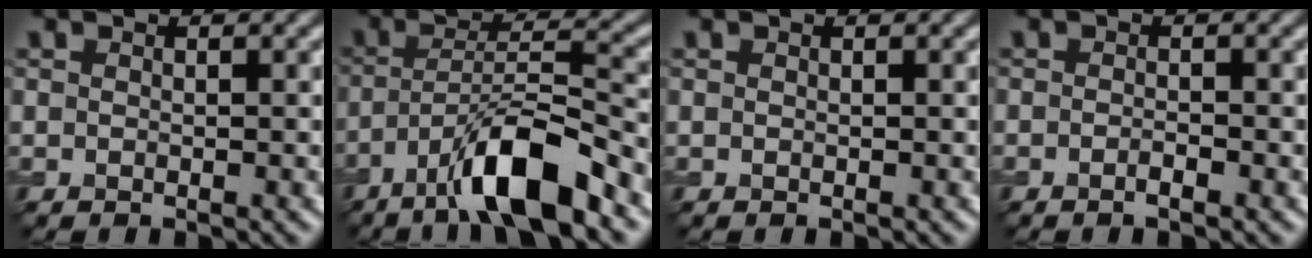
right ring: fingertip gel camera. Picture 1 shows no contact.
{"total": 8.2, "force": [-5.1, 1.5, 6.2], "torque": [-0.108, 0.016, -0.089]}
{"total": 0.0}
{"total": 0.9, "force": [-0.6, 0.2, 0.8], "torque": [-0.014, -0.001, -0.010]}